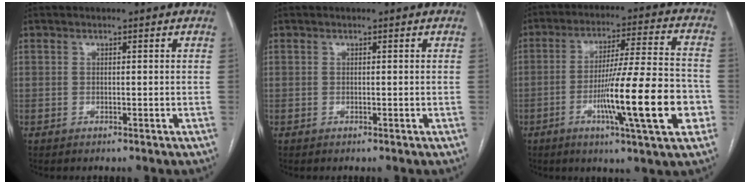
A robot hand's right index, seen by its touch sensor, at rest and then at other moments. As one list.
[{"total": 0.0}, {"total": 17.4, "force": [-5.2, 0.7, 16.5], "torque": [-0.263, -0.008, -0.081]}]